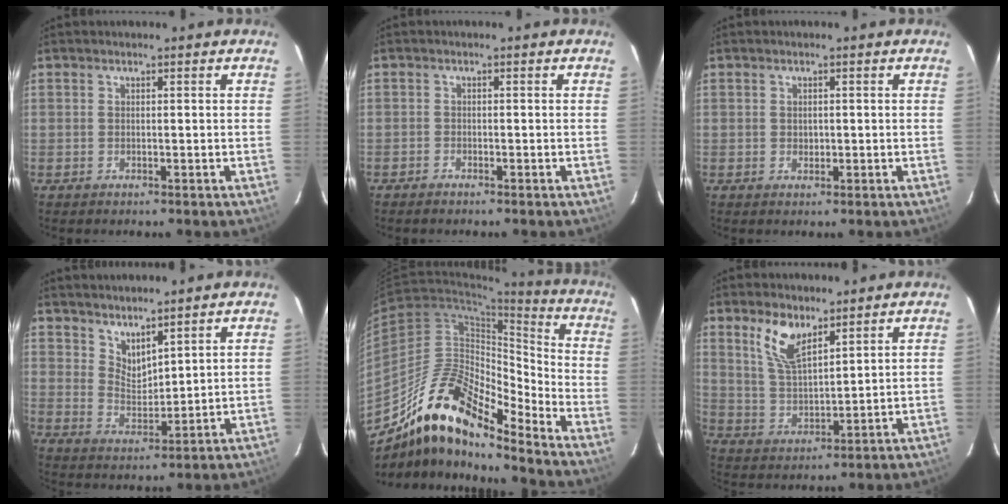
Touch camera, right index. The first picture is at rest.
{"total": 1.0, "force": [-0.9, 0.3, 0.0], "torque": [-0.009, 0.003, -0.019]}
{"total": 1.2, "force": [0.1, 1.0, 0.6], "torque": [-0.008, 0.002, 0.002]}
{"total": 5.4, "force": [4.6, 1.8, 2.1], "torque": [-0.032, -0.006, 0.090]}
{"total": 18.1, "force": [-14.1, 4.7, 10.3], "torque": [-0.172, 0.003, -0.267]}
{"total": 8.1, "force": [5.2, 3.0, 5.3], "torque": [-0.104, 0.002, 0.109]}